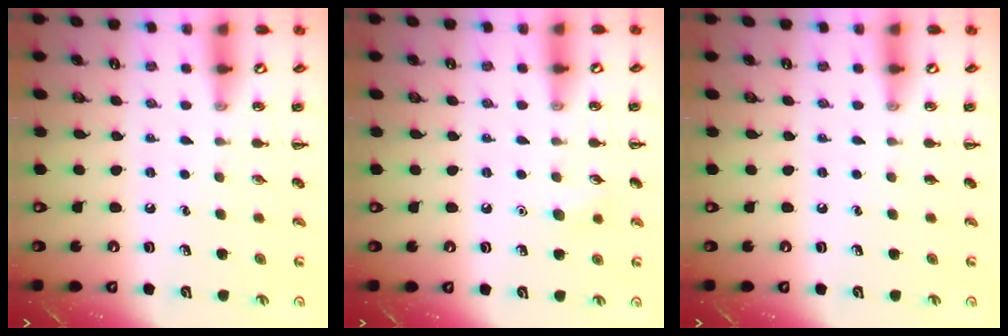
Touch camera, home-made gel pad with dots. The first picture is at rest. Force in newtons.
{"total": 5.7, "press": 5.5, "slide": 1.6}
{"total": 0.0}